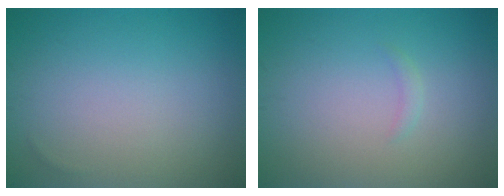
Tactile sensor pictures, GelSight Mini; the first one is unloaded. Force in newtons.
{"total": 0.6, "press": 0.6, "slide": 0.1}